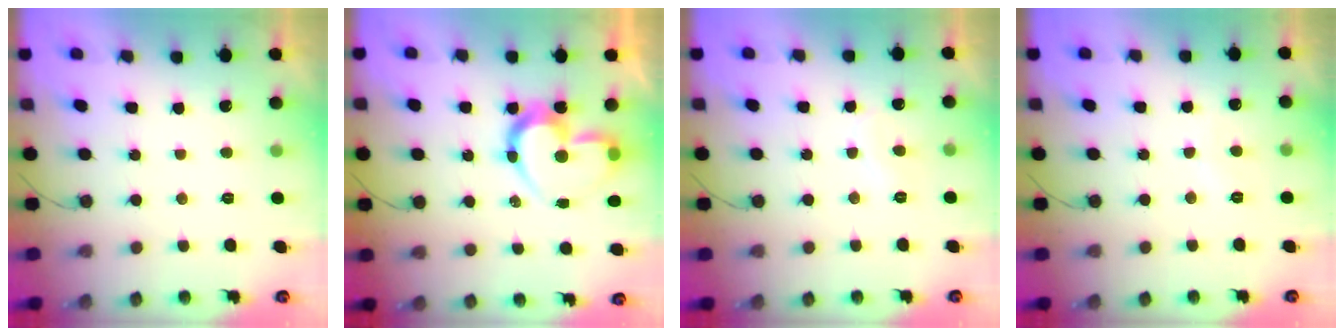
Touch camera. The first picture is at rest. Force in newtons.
{"total": 14.7, "press": 14.5, "slide": 2.2}
{"total": 6.3, "press": 6.3, "slide": 0.6}
{"total": 4.8, "press": 4.7, "slide": 0.4}